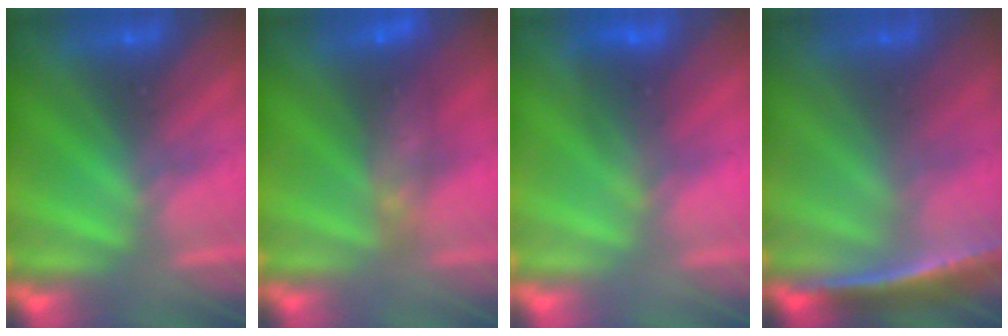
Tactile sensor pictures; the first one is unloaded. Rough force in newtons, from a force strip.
{"total": 7.2}
{"total": 1.8}
{"total": 1.0}